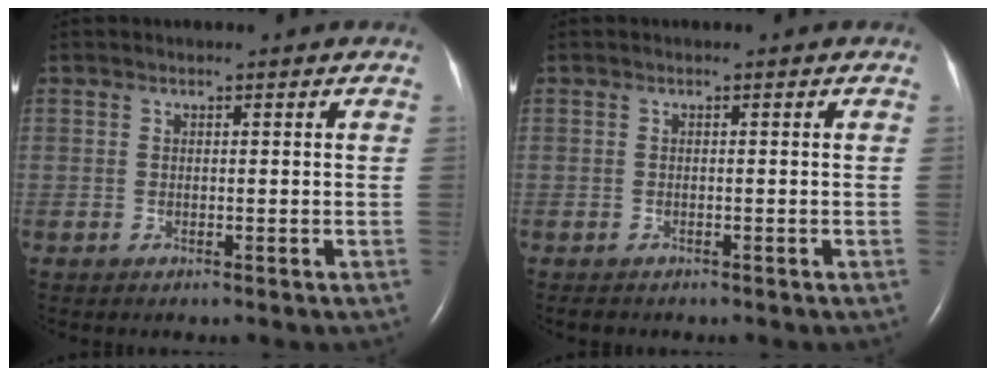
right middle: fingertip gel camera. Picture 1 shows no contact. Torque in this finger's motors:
{"motor_torque": [0.19, -0.05, -0.04, 0.00]}